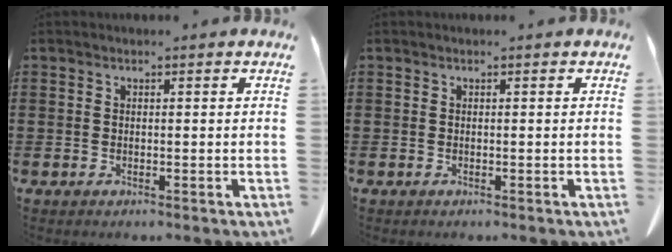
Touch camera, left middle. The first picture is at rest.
{"total": 0.0}